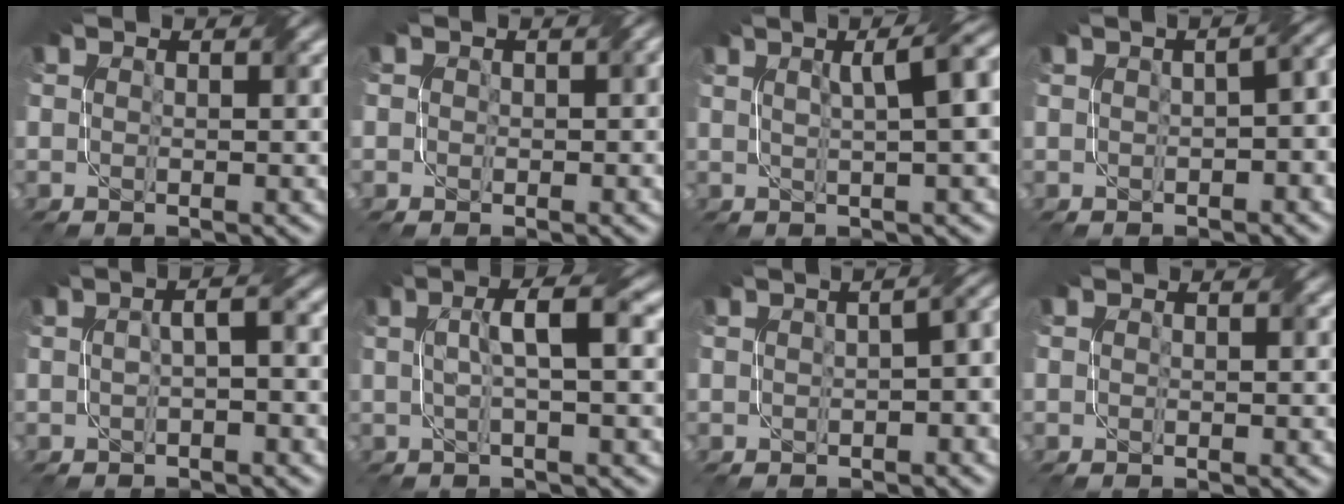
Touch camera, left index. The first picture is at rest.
{"total": 1.0, "force": [0.1, 0.9, 0.5], "torque": [-0.002, 0.001, 0.005]}
{"total": 6.4, "force": [1.9, 1.9, 5.8], "torque": [-0.039, 0.030, 0.022]}
{"total": 6.0, "force": [0.0, 2.8, 5.3], "torque": [-0.025, 0.017, -0.004]}
{"total": 2.7, "force": [-0.1, 0.7, 2.6], "torque": [-0.035, 0.013, 0.002]}
{"total": 3.8, "force": [0.6, 0.7, 3.7], "torque": [-0.060, 0.014, 0.012]}
{"total": 6.0, "force": [-0.1, 2.8, 5.3], "torque": [-0.025, 0.015, -0.004]}
{"total": 0.0}